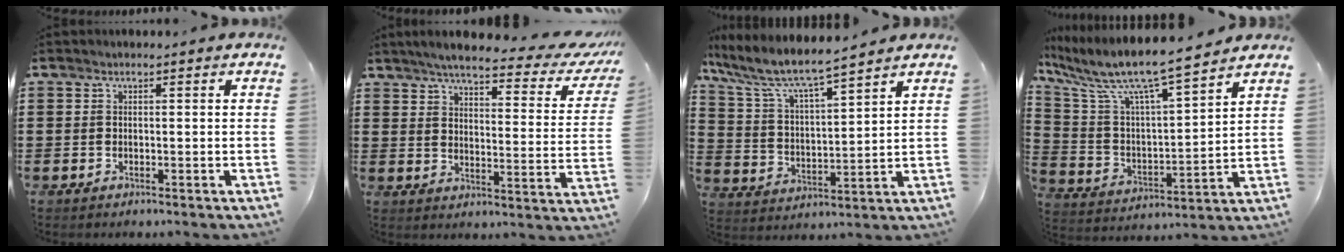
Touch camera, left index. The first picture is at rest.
{"total": 5.6, "force": [4.7, 0.4, 3.1], "torque": [-0.072, -0.029, 0.073]}
{"total": 6.5, "force": [5.8, 0.8, 2.9], "torque": [-0.084, -0.032, 0.094]}
{"total": 8.3, "force": [7.2, 0.4, 4.1], "torque": [-0.116, -0.056, 0.115]}